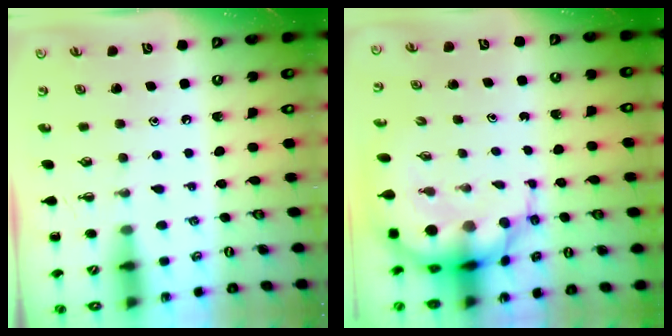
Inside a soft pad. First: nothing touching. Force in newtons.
{"total": 9.2, "press": 8.8, "slide": 2.7}